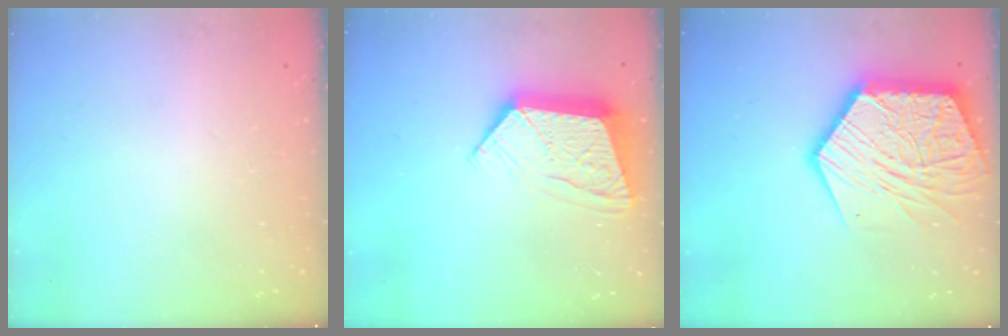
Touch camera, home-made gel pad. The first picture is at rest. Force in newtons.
{"total": 12.8, "press": 12.8, "slide": 0.9}
{"total": 23.6, "press": 23.5, "slide": 2.3}